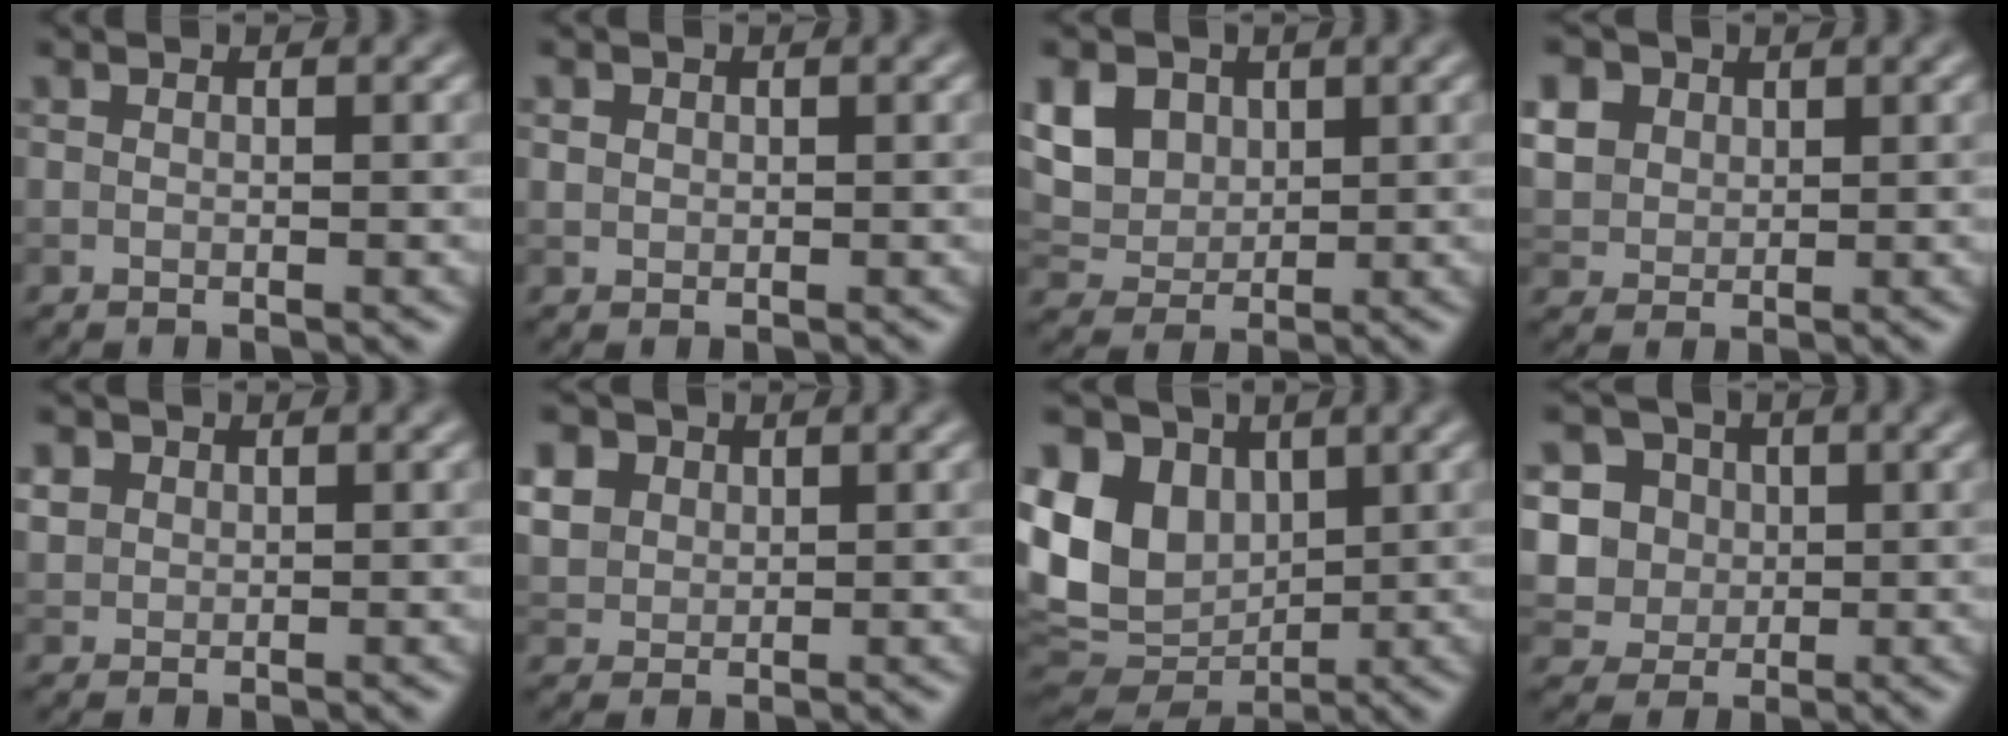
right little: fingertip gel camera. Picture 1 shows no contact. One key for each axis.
{"total": 0.7, "fx": 0.2, "fy": 0.7, "fz": 0.1, "tx": 0.002, "ty": -0.003, "tz": 0.005}
{"total": 6.8, "fx": 2.6, "fy": 5.1, "fz": 3.6, "tx": -0.097, "ty": 0.017, "tz": 0.044}
{"total": 7.6, "fx": 3.5, "fy": 5.8, "fz": 3.5, "tx": -0.100, "ty": 0.023, "tz": 0.057}
{"total": 1.5, "fx": 0.6, "fy": 1.3, "fz": 0.4, "tx": -0.007, "ty": -0.001, "tz": 0.013}
{"total": 6.2, "fx": 2.9, "fy": 4.7, "fz": 2.8, "tx": -0.089, "ty": 0.019, "tz": 0.048}
{"total": 12.3, "fx": 2.5, "fy": 9.4, "fz": 7.5, "tx": -0.173, "ty": 0.010, "tz": 0.055}
{"total": 7.6, "fx": 2.0, "fy": 6.7, "fz": 3.0, "tx": -0.061, "ty": 0.022, "tz": 0.020}